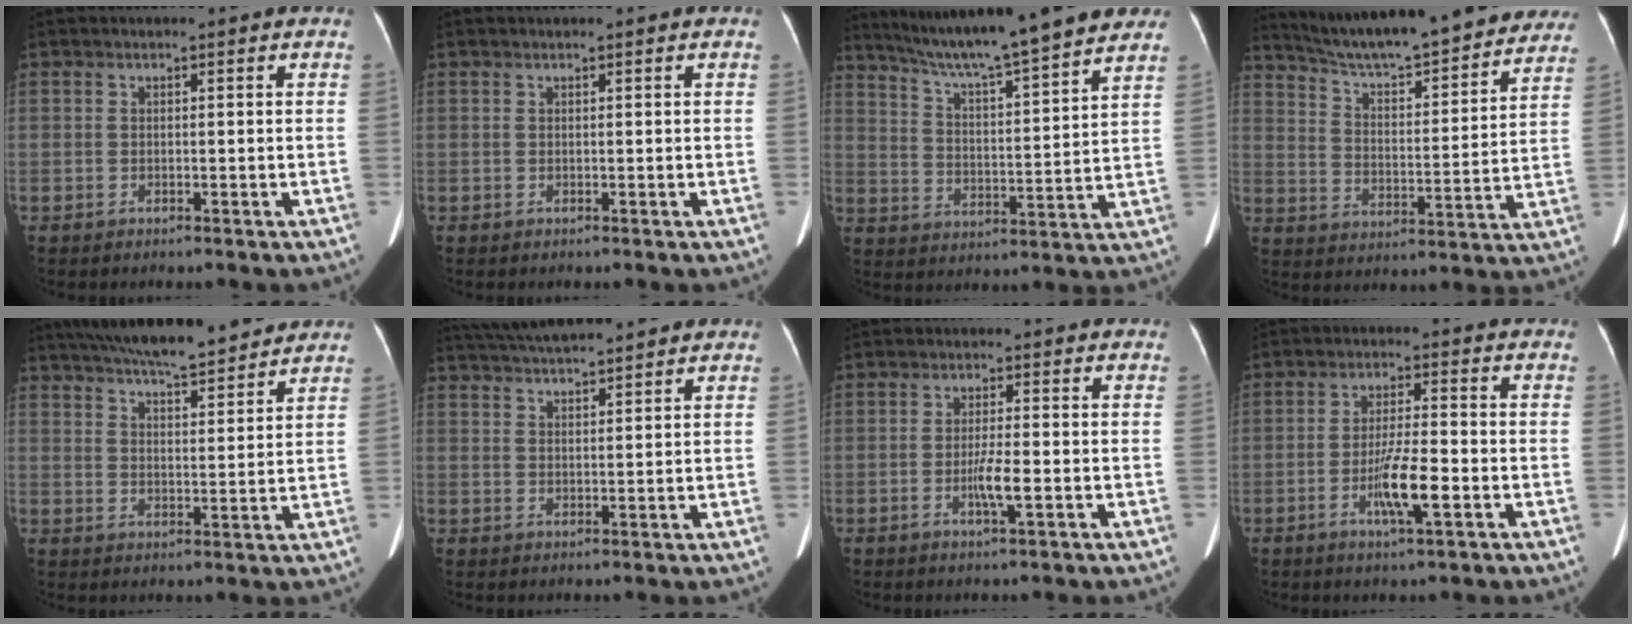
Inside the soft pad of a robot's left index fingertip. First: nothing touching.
{"total": 0.0}
{"total": 18.9, "force": [16.5, -0.2, 9.2], "torque": [-0.152, 0.005, 0.245]}
{"total": 24.8, "force": [22.4, 3.8, 10.0], "torque": [-0.159, -0.021, 0.305]}
{"total": 15.2, "force": [13.4, 2.0, 6.9], "torque": [-0.118, 0.019, 0.203]}
{"total": 10.3, "force": [9.3, 1.0, 4.2], "torque": [-0.079, 0.030, 0.147]}
{"total": 3.8, "force": [-1.5, 0.1, 3.4], "torque": [-0.068, -0.007, -0.026]}
{"total": 7.0, "force": [-2.8, 0.6, 6.4], "torque": [-0.125, -0.009, -0.050]}